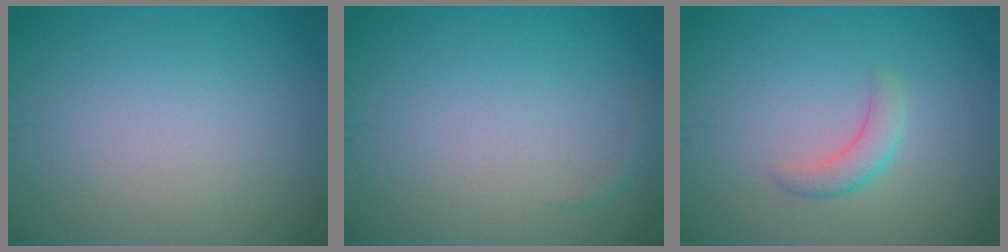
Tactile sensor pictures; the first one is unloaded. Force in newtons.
{"total": 0.6, "press": 0.6, "slide": 0.1}
{"total": 2.0, "press": 1.9, "slide": 0.2}